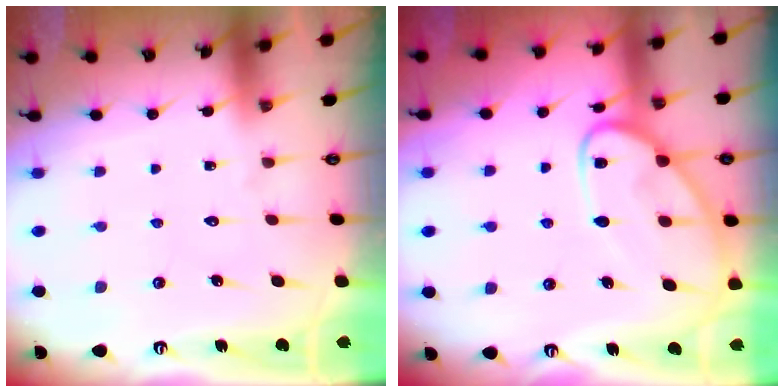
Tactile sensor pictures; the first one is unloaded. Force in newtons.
{"total": 12.1, "press": 12.0, "slide": 1.2}